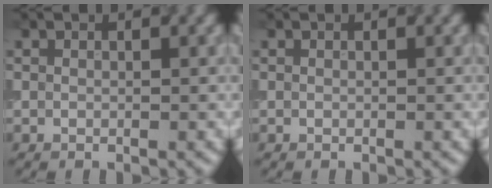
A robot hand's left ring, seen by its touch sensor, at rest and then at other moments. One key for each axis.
{"total": 0.0}